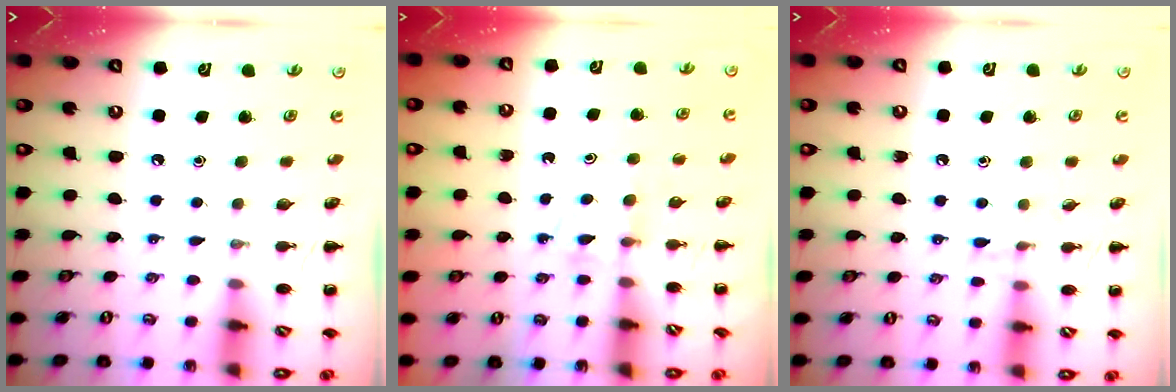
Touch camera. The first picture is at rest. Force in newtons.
{"total": 3.7, "press": 3.5, "slide": 1.4}
{"total": 5.2, "press": 5.0, "slide": 1.2}